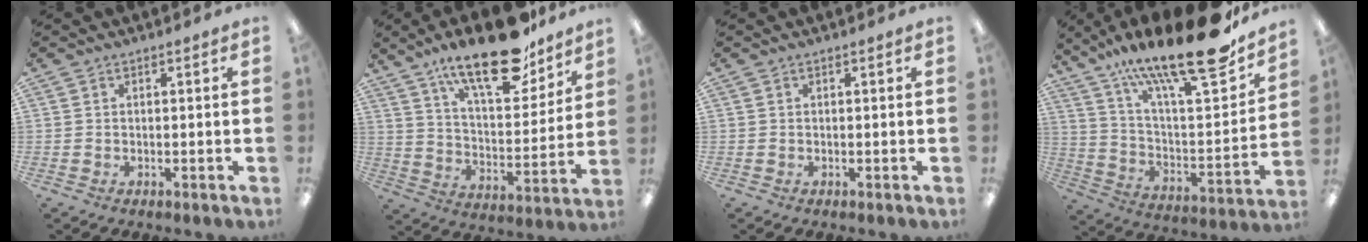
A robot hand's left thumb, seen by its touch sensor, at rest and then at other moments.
{"total": 20.6, "force": [14.9, 7.0, 12.4], "torque": [-0.200, -0.093, 0.253]}
{"total": 0.0}
{"total": 25.0, "force": [19.0, 4.7, 15.6], "torque": [-0.237, -0.133, 0.303]}